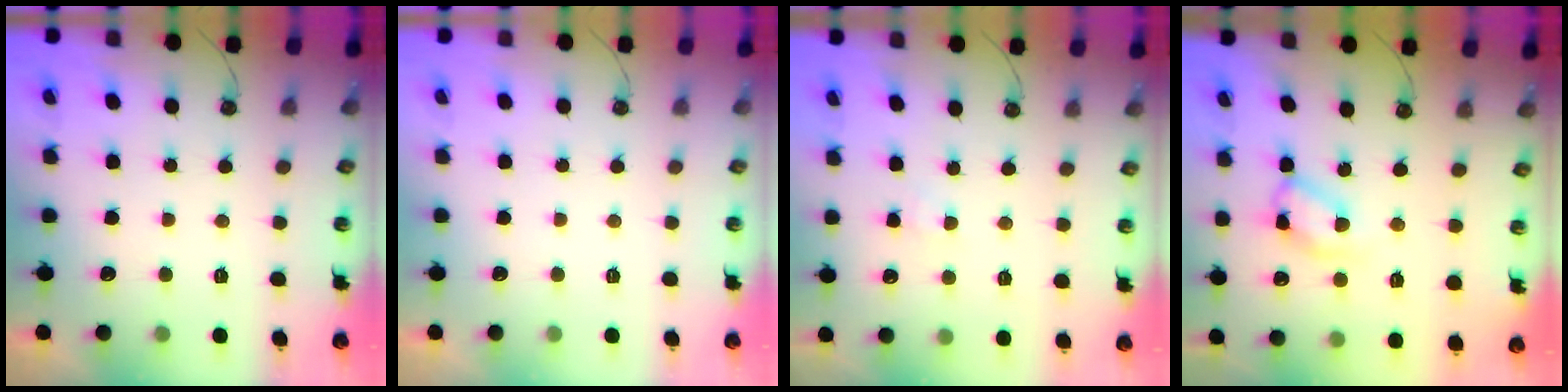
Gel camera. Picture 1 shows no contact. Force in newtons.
{"total": 0.0}
{"total": 3.0, "press": 2.9, "slide": 0.5}
{"total": 14.1, "press": 14.1, "slide": 0.9}